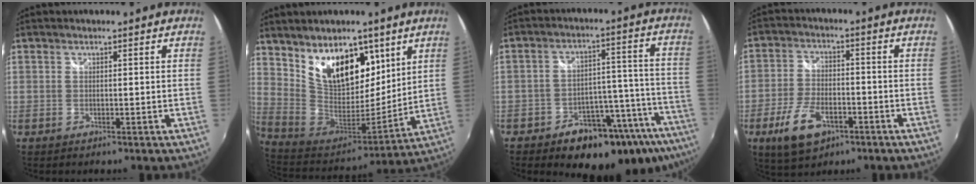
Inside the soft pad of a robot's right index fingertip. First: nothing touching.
{"total": 19.4, "force": [9.8, 11.4, 12.4], "torque": [-0.229, 0.007, 0.191]}
{"total": 20.1, "force": [-14.4, 9.9, 10.0], "torque": [-0.147, 0.029, -0.176]}
{"total": 10.7, "force": [-5.5, 5.7, 7.2], "torque": [-0.158, -0.008, -0.092]}